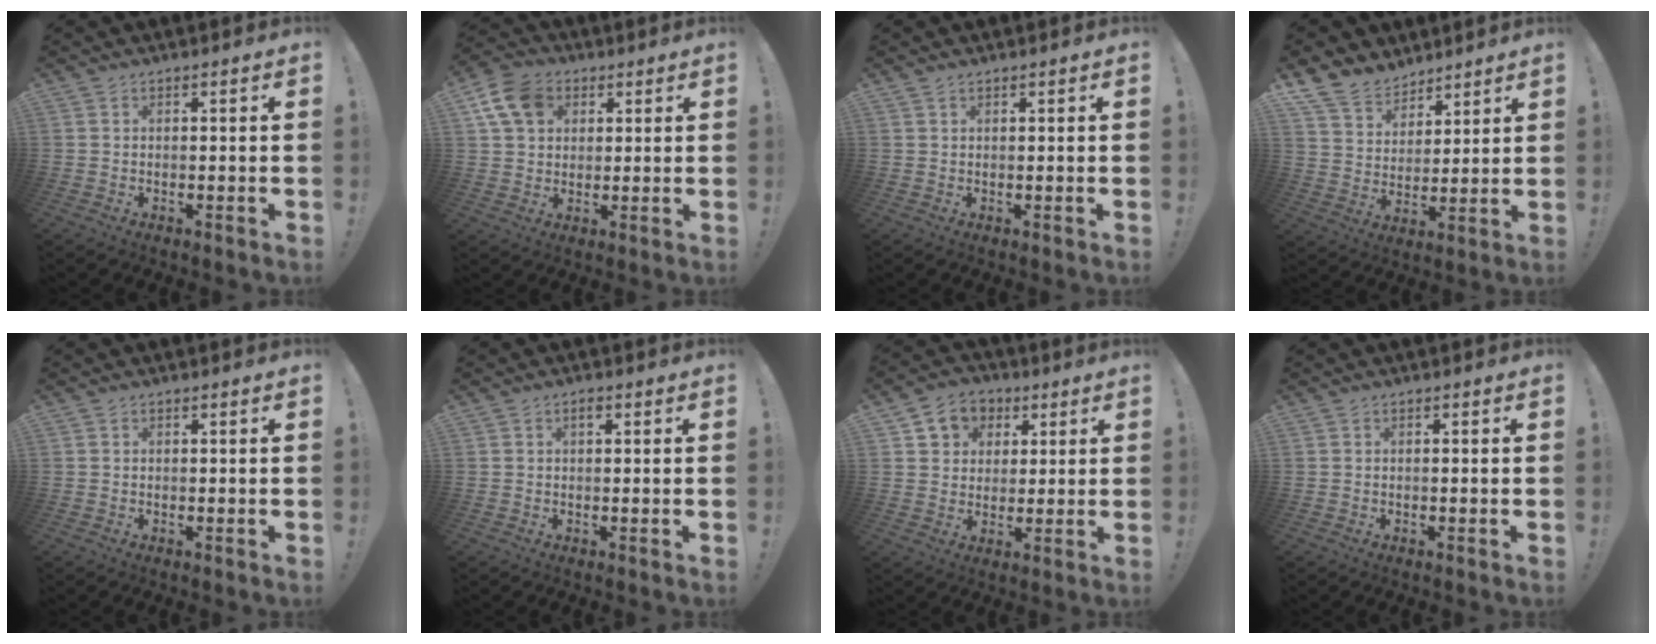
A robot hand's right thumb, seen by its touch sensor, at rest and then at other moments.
{"total": 11.4, "force": [4.7, 8.7, 5.8], "torque": [-0.104, -0.008, 0.094]}
{"total": 0.7, "force": [0.6, 0.2, 0.2], "torque": [-0.010, 0.002, 0.014]}
{"total": 11.2, "force": [8.9, 6.5, 1.9], "torque": [-0.051, -0.070, 0.176]}
{"total": 0.0}
{"total": 1.5, "force": [0.7, 0.6, 1.2], "torque": [-0.014, 0.000, 0.008]}
{"total": 8.4, "force": [3.1, 7.4, 2.6], "torque": [-0.036, -0.013, 0.063]}
{"total": 0.6, "force": [-0.3, -0.1, 0.5], "torque": [-0.009, 0.000, -0.005]}